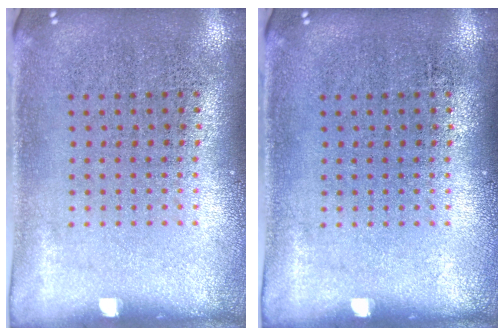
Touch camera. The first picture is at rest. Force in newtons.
{"total": 0.0}